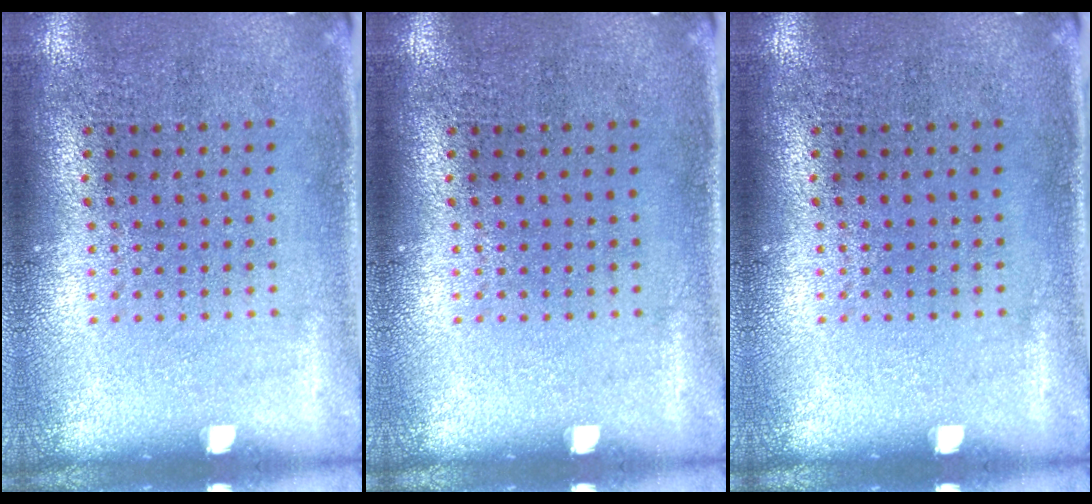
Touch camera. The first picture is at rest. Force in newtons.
{"total": 0.0}
{"total": 0.0}